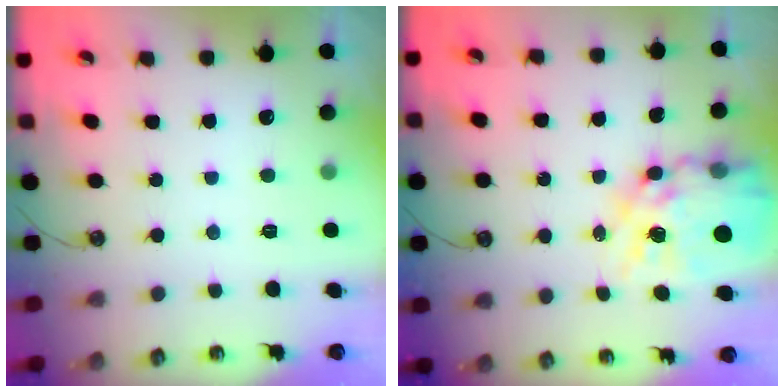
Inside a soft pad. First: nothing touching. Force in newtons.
{"total": 20.4, "press": 20.3, "slide": 2.1}